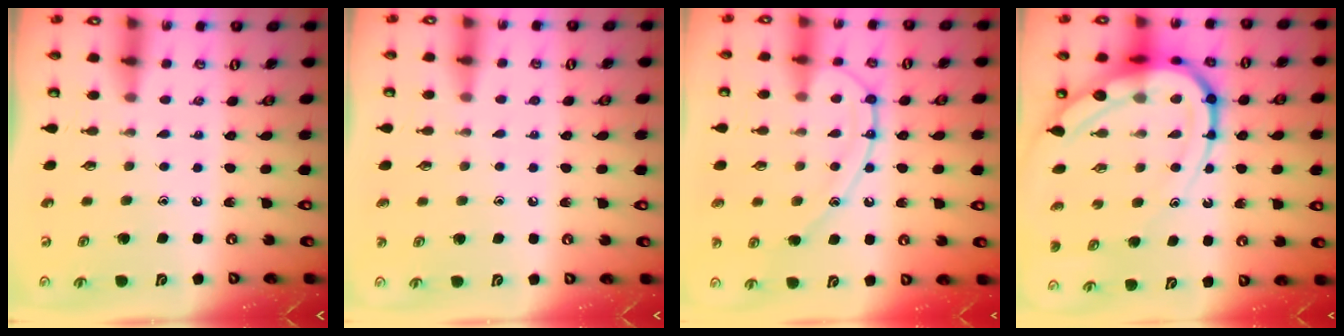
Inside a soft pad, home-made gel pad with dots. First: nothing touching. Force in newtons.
{"total": 2.7, "press": 2.6, "slide": 0.7}
{"total": 14.5, "press": 14.5, "slide": 1.2}
{"total": 18.6, "press": 18.5, "slide": 1.9}